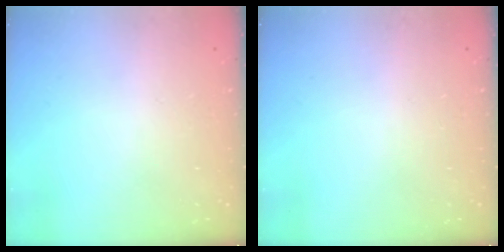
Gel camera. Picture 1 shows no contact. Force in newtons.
{"total": 0.0}